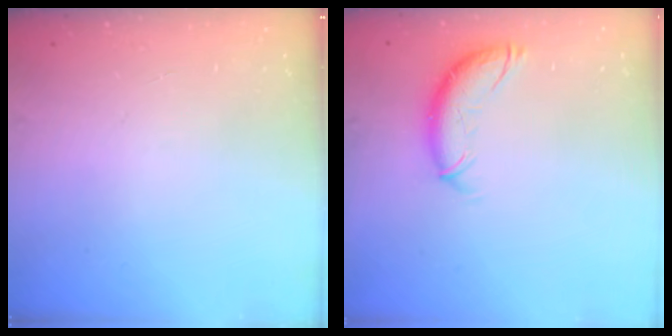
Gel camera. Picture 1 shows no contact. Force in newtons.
{"total": 10.8, "press": 10.6, "slide": 1.8}